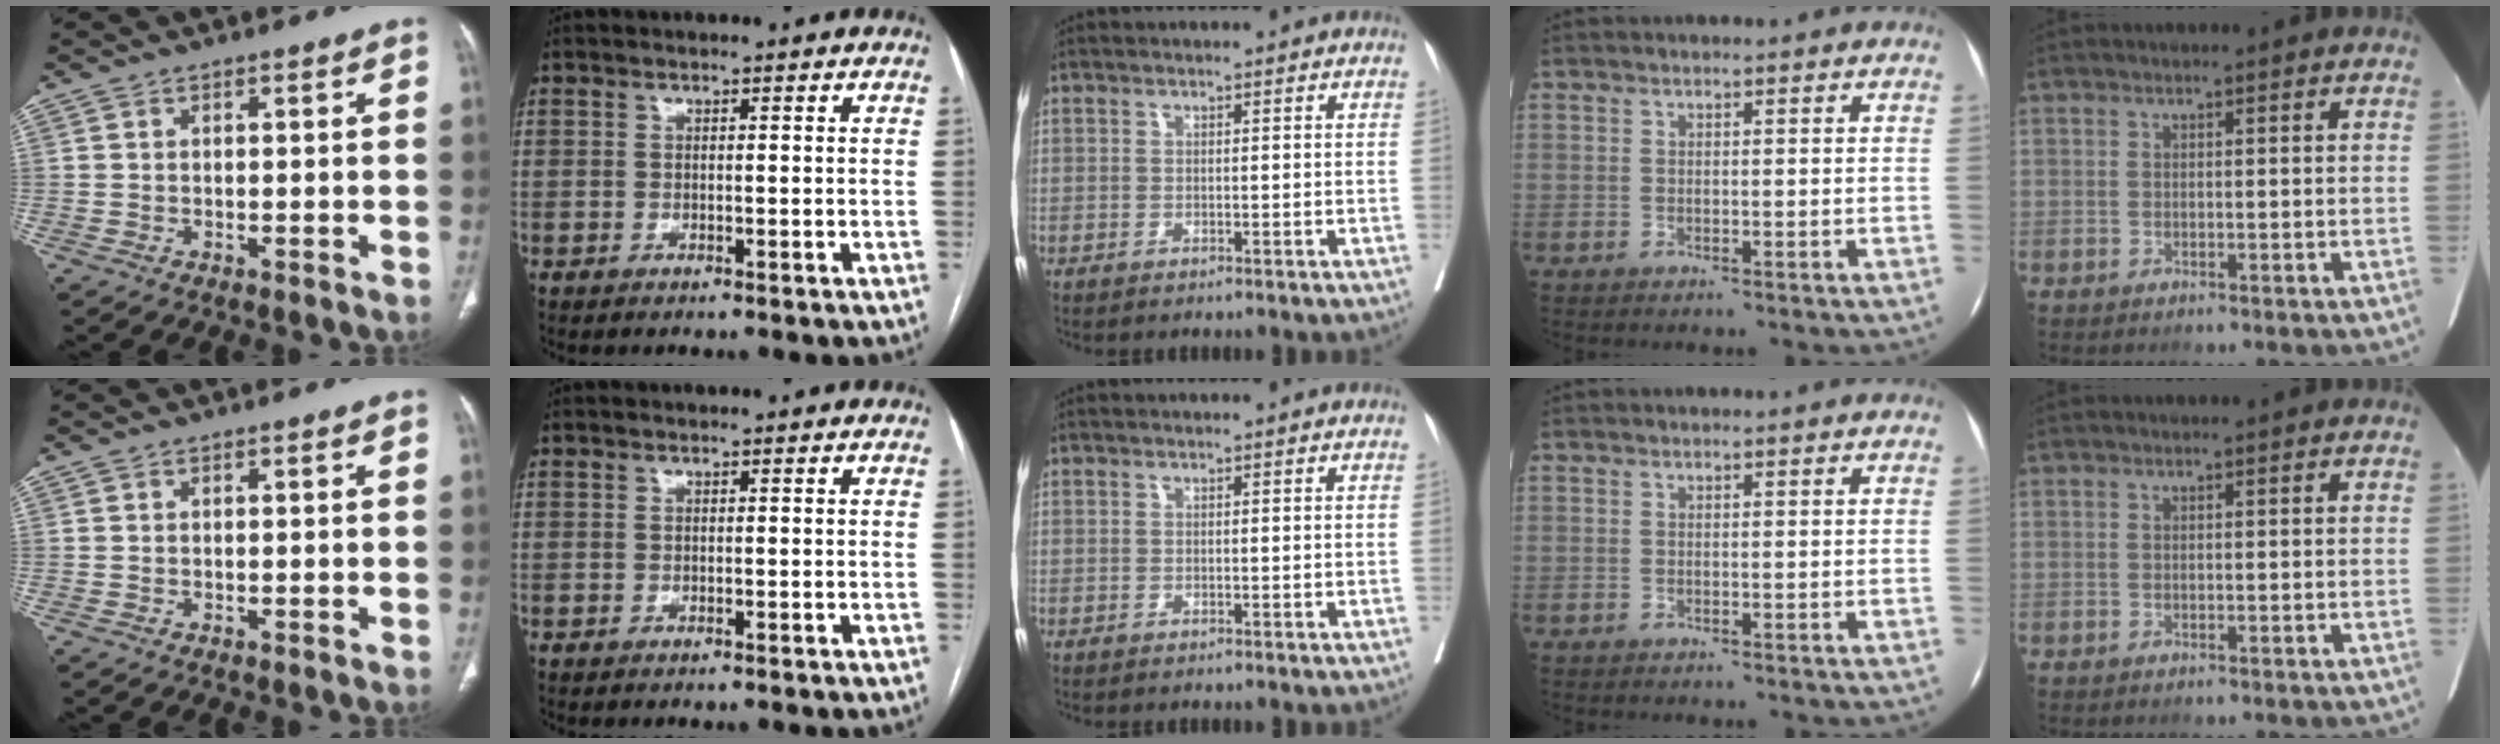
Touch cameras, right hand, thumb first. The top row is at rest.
{}